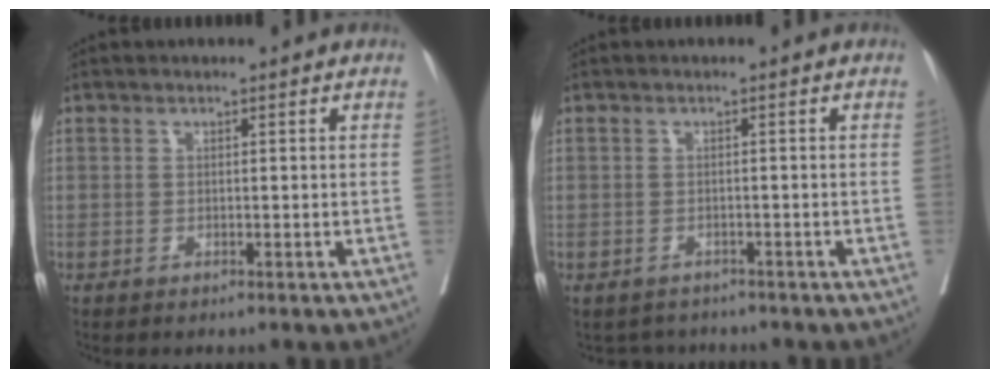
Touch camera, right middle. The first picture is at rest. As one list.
[{"total": 3.1, "force": [-2.7, 1.5, -0.3], "torque": [0.004, 0.004, -0.040]}]